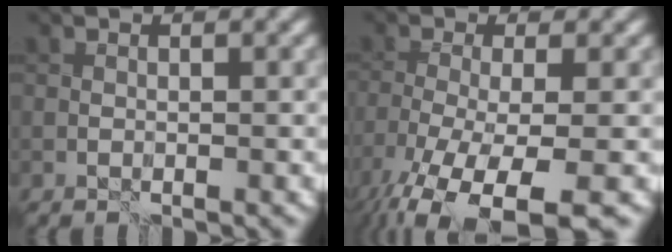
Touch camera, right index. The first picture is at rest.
{"total": 11.9, "force": [-8.2, 3.9, 7.8], "torque": [-0.162, -0.059, -0.112]}